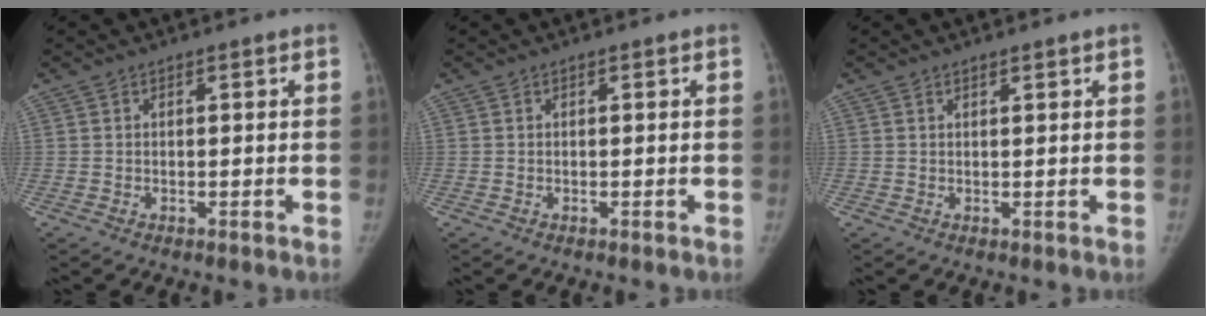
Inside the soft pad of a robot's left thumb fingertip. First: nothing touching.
{"total": 0.0}
{"total": 0.5, "force": [0.5, -0.1, 0.2], "torque": [-0.005, -0.004, 0.010]}